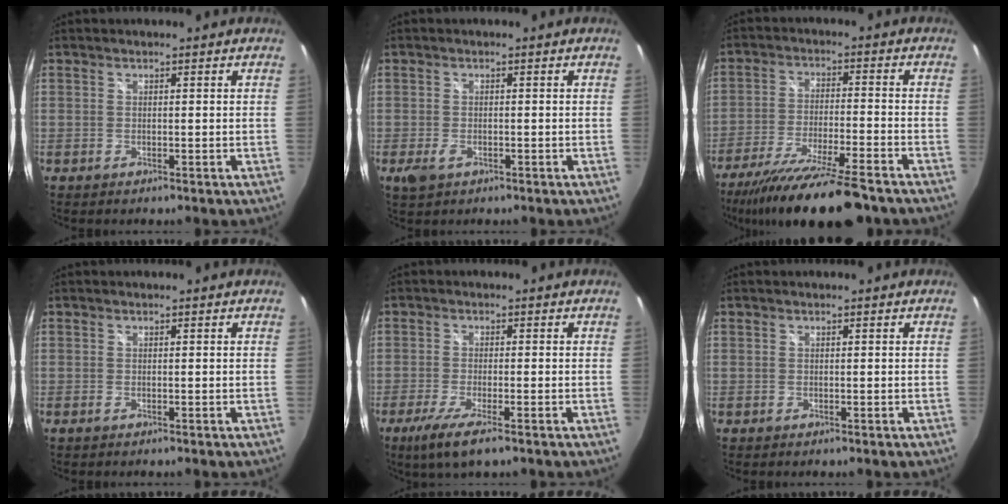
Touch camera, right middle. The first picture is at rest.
{"total": 3.1, "force": [-1.5, 1.8, 2.0], "torque": [-0.043, -0.008, -0.026]}
{"total": 17.6, "force": [-14.4, 1.7, 9.9], "torque": [-0.195, -0.038, -0.238]}
{"total": 0.0}
{"total": 6.7, "force": [-4.1, 0.6, 5.2], "torque": [-0.116, -0.025, -0.072]}
{"total": 0.0}